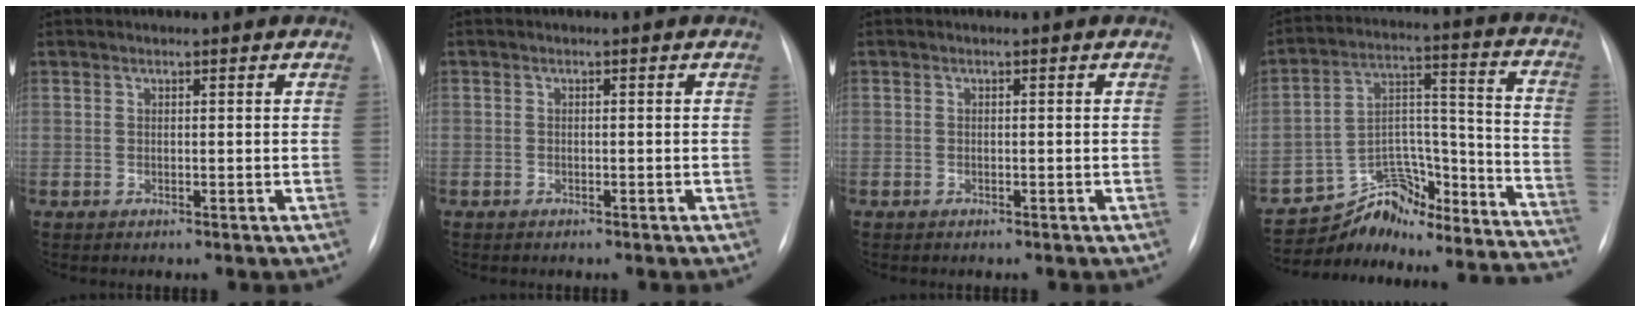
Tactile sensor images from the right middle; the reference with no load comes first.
{"total": 0.7, "force": [-0.5, 0.5, 0.0], "torque": [-0.007, 0.002, -0.008]}
{"total": 0.0}
{"total": 22.5, "force": [-21.2, 6.4, 4.0], "torque": [-0.044, 0.077, -0.301]}